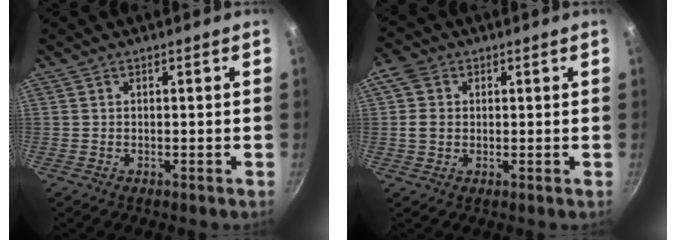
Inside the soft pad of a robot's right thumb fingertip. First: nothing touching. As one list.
[{"total": 4.9, "force": [0.6, 4.1, 2.6], "torque": [-0.034, 0.003, 0.001]}]